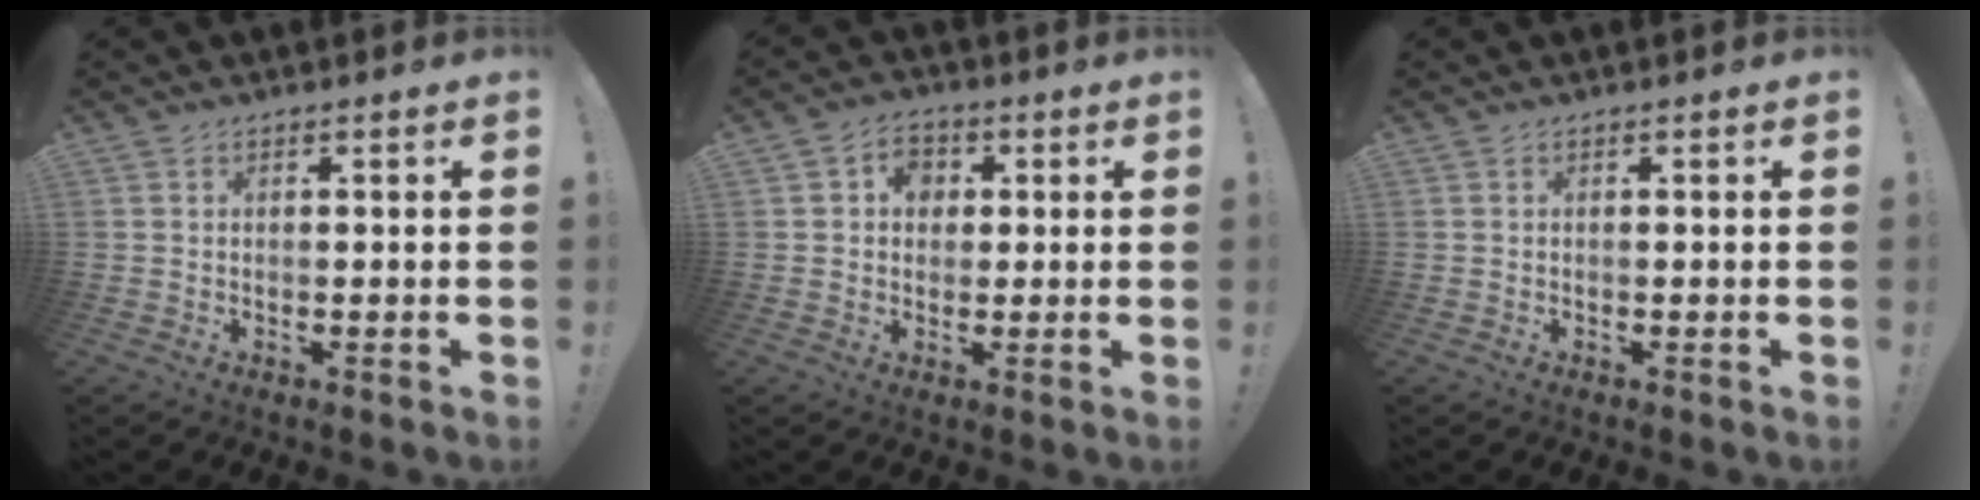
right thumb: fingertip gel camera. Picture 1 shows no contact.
{"total": 6.2, "force": [1.4, 5.4, 2.7], "torque": [-0.033, 0.002, 0.024]}
{"total": 0.0}